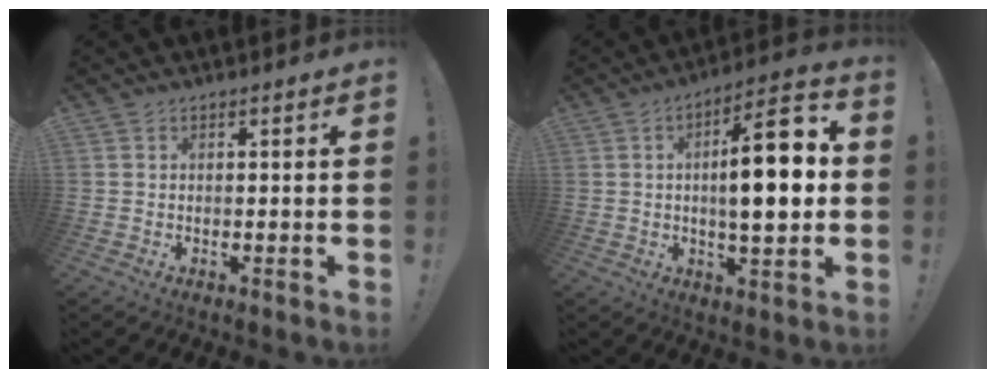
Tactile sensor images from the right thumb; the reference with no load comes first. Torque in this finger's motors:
{"motor_torque": [0.06, 0.77, 0.73, 0.52, 0.39]}